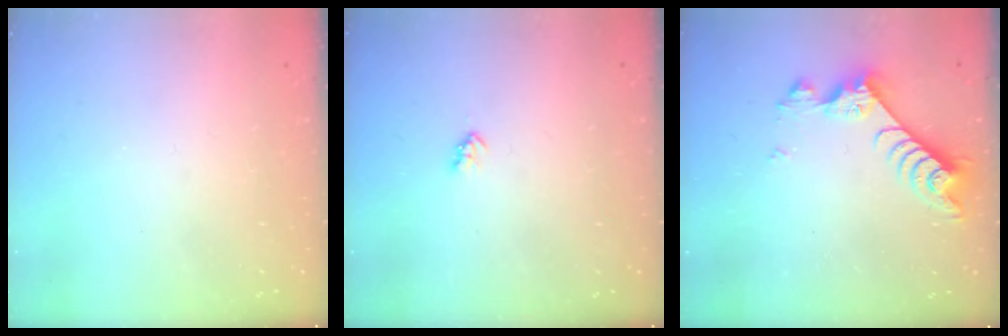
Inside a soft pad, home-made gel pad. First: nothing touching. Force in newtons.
{"total": 2.2, "press": 2.1, "slide": 0.4}
{"total": 7.5, "press": 7.5, "slide": 0.5}